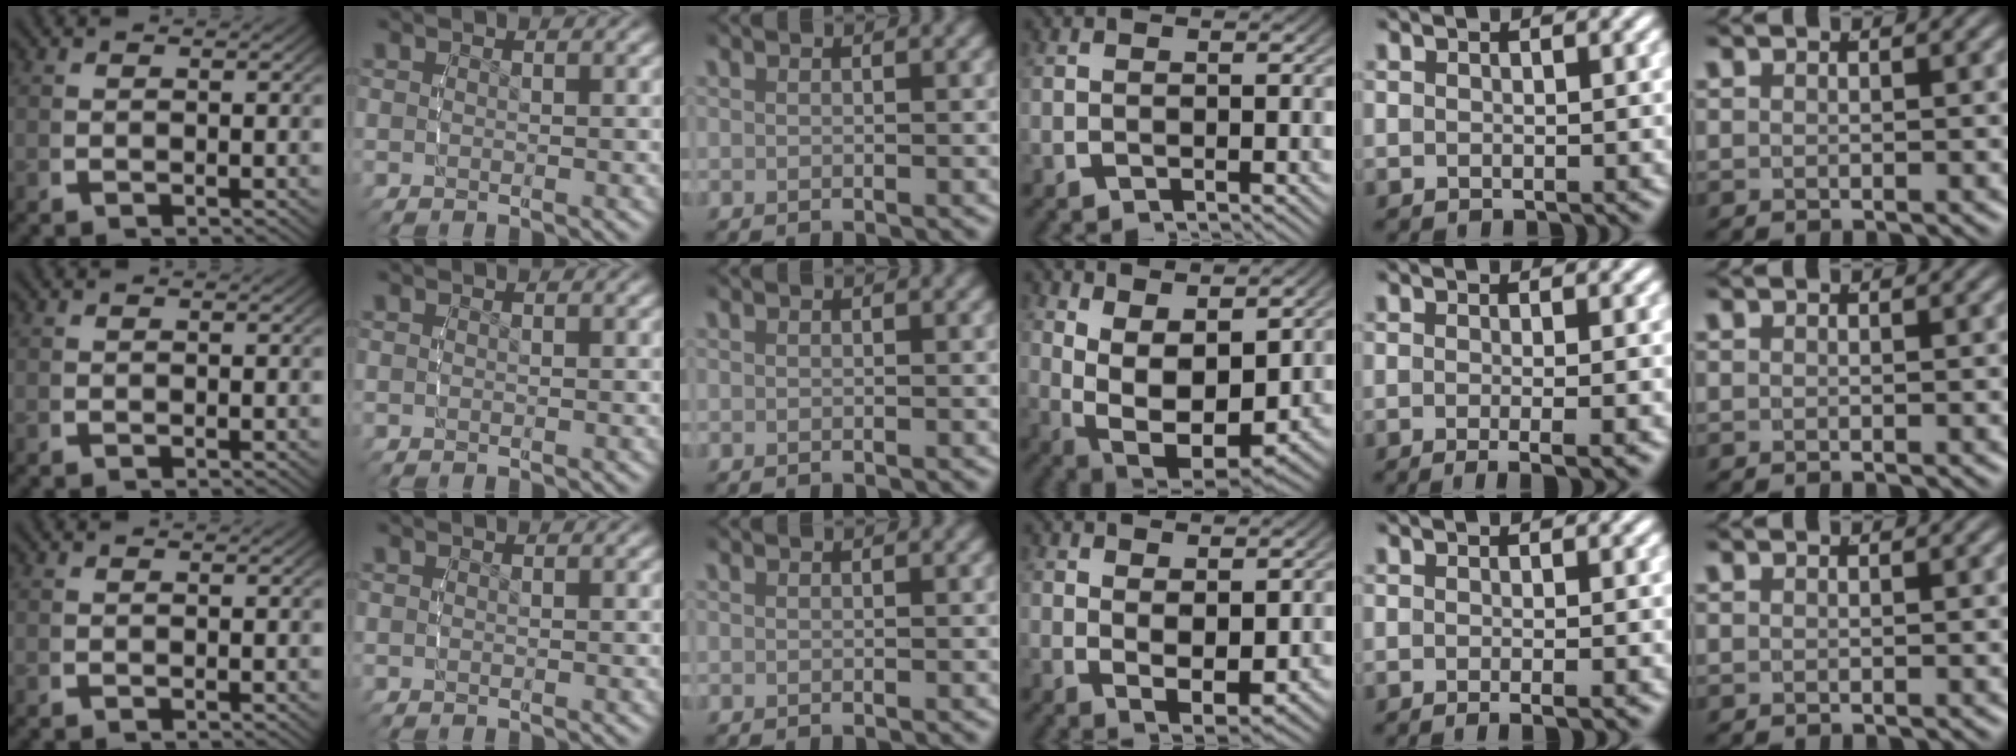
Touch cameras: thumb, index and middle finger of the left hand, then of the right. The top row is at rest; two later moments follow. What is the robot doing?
{"motion": "lift_and_place", "object": "bandage"}